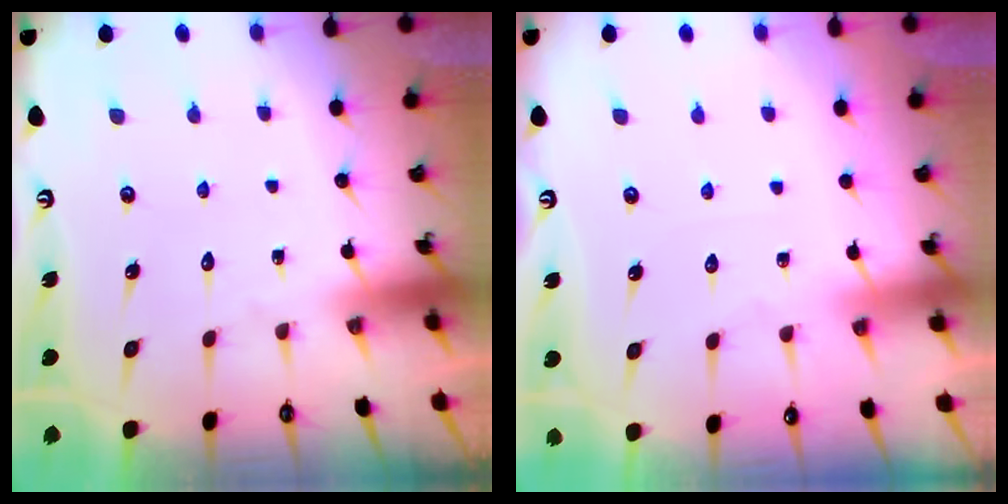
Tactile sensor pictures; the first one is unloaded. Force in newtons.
{"total": 2.3, "press": 2.3, "slide": 0.3}